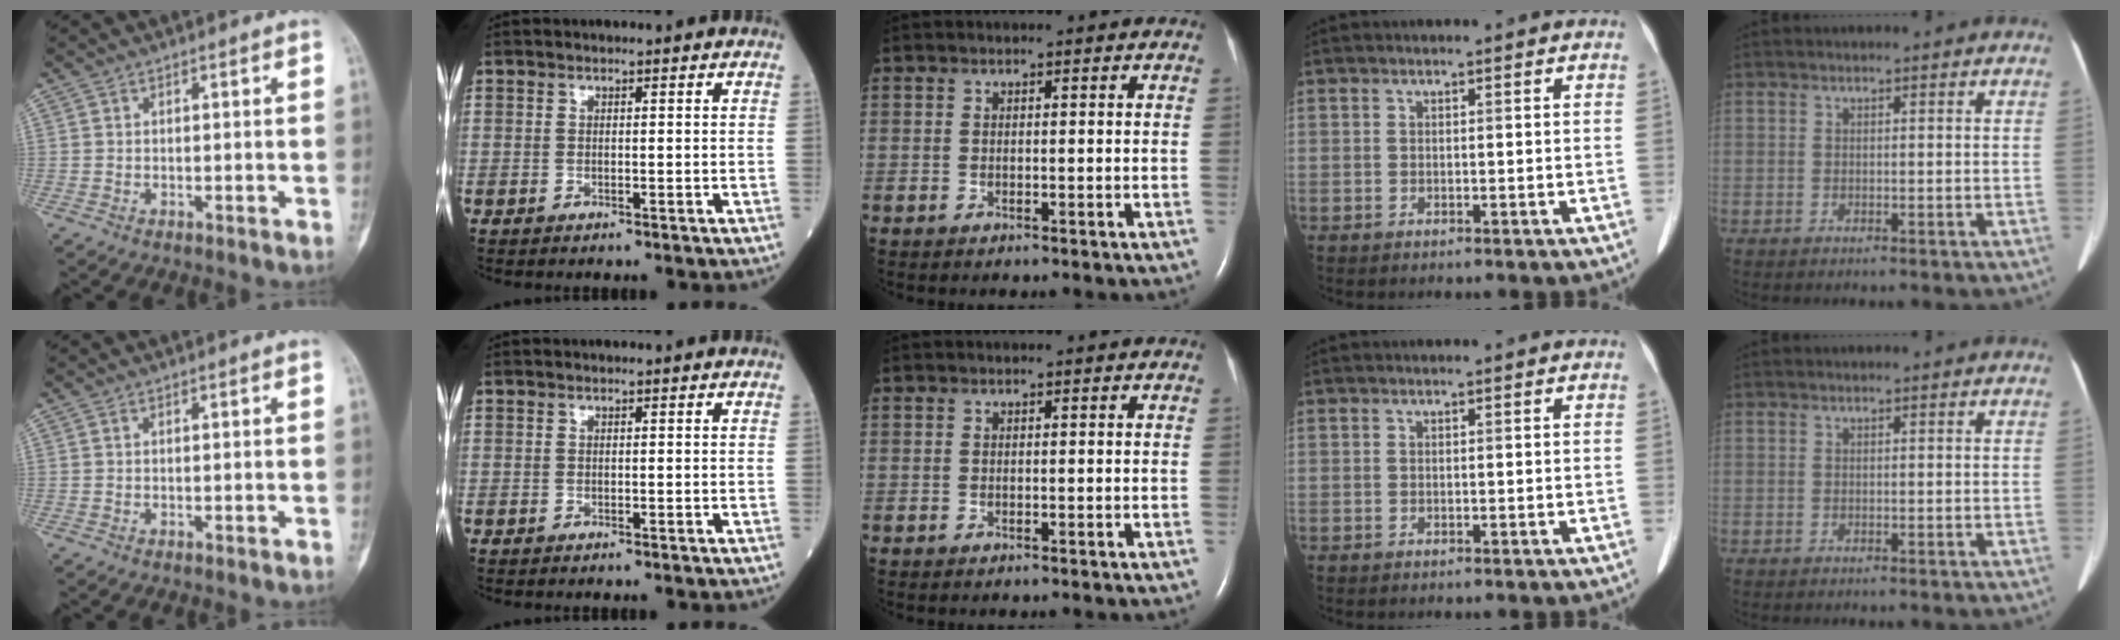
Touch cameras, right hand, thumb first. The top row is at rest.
{}